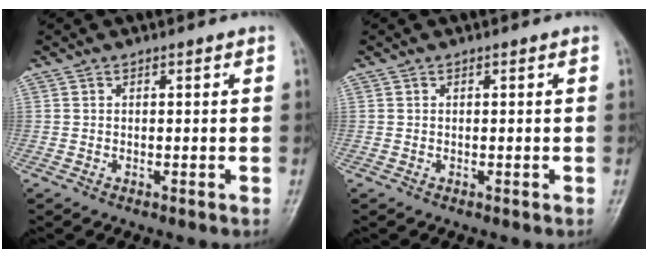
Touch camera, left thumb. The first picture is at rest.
{"total": 0.0}